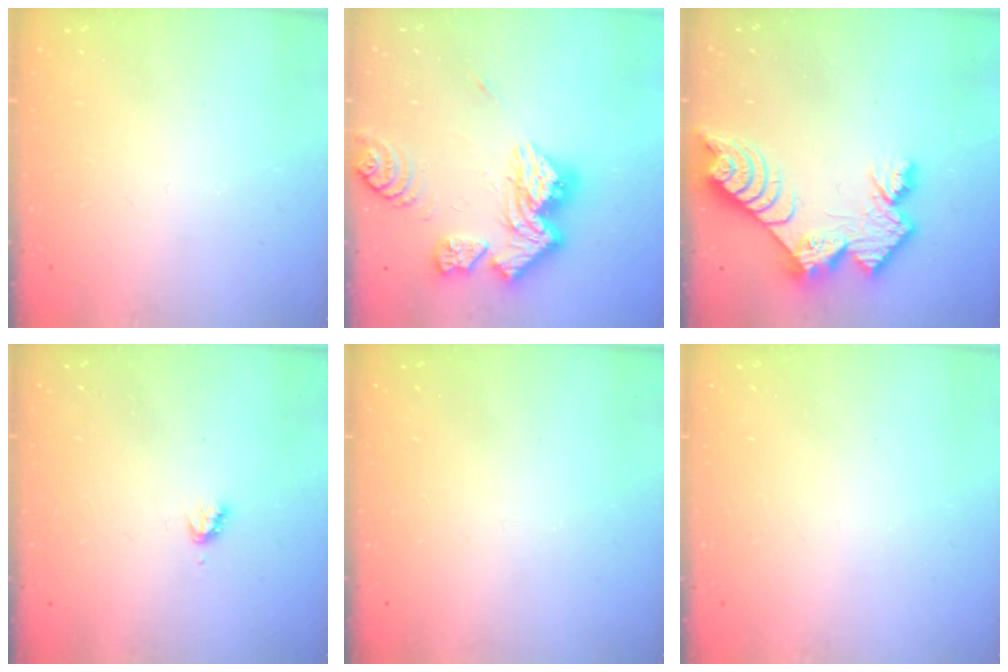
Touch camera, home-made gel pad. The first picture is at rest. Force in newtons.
{"total": 16.8, "press": 16.7, "slide": 1.7}
{"total": 12.7, "press": 12.7, "slide": 1.1}
{"total": 3.2, "press": 3.2, "slide": 0.4}
{"total": 0.0}
{"total": 0.0}